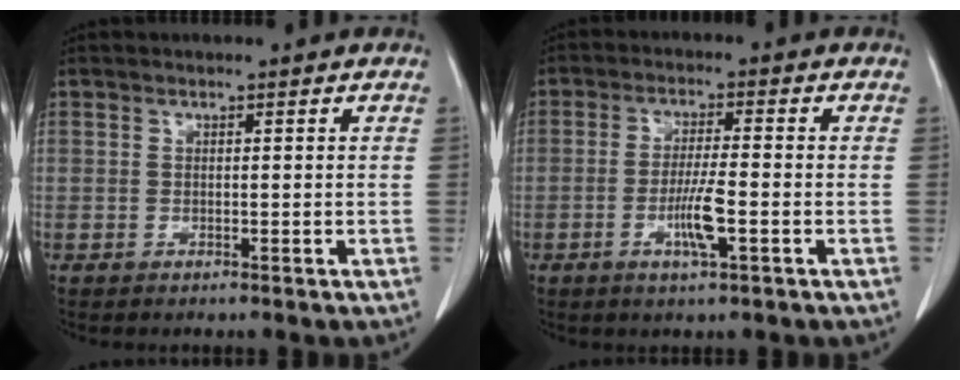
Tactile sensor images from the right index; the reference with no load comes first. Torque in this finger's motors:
{"motor_torque": [0.15, 0.03, 0.10, 0.08]}